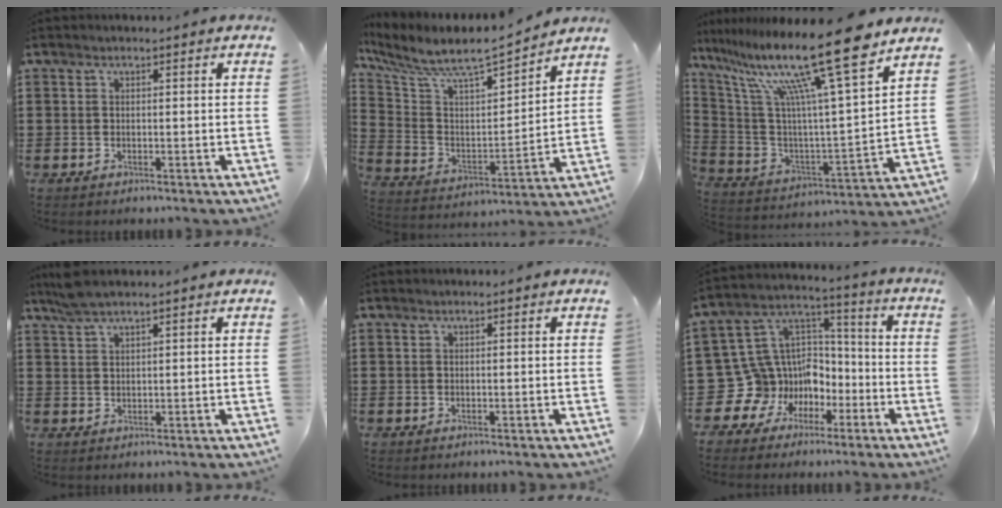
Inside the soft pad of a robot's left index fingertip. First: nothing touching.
{"total": 6.5, "force": [5.6, 1.1, 3.2], "torque": [-0.092, -0.051, 0.086]}
{"total": 19.0, "force": [13.7, 1.3, 13.2], "torque": [-0.266, -0.084, 0.214]}
{"total": 3.1, "force": [2.5, 0.4, 1.8], "torque": [-0.040, 0.003, 0.046]}
{"total": 0.0}
{"total": 12.4, "force": [-4.9, 11.2, 2.2], "torque": [-0.102, -0.008, -0.064]}